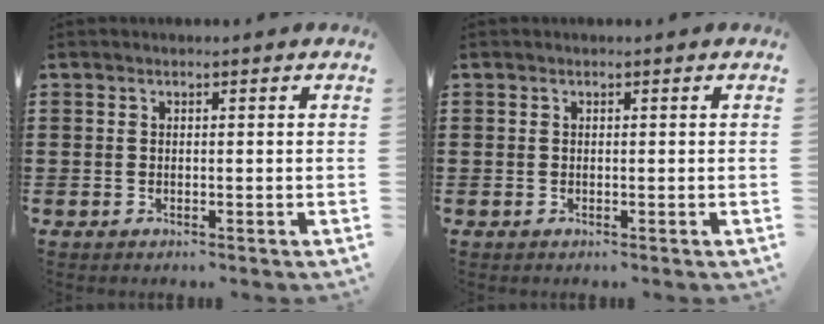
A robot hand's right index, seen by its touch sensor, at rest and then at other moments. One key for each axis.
{"total": 0.0}